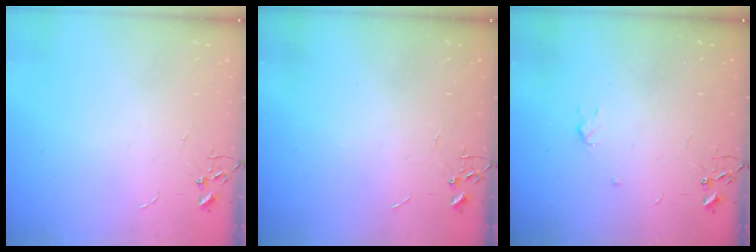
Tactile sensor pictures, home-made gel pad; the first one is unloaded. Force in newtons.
{"total": 0.0}
{"total": 3.2, "press": 3.1, "slide": 0.6}